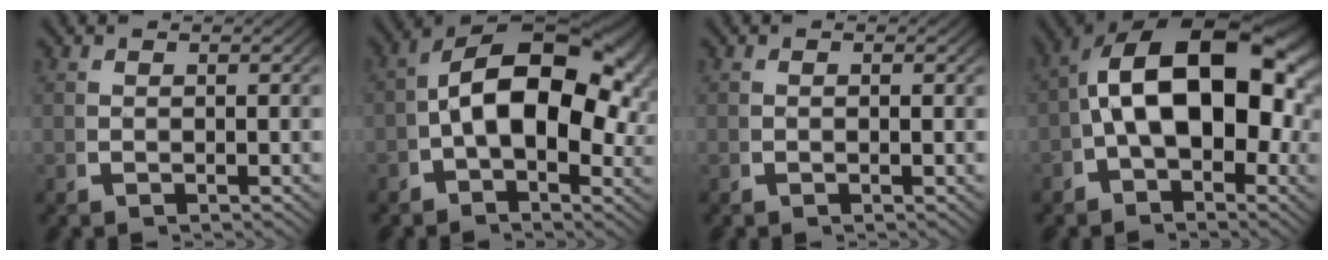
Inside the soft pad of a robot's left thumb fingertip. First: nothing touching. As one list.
[{"total": 14.9, "force": [0.5, 9.1, 11.8], "torque": [-0.174, -0.021, 0.002]}, {"total": 0.0}, {"total": 16.9, "force": [0.2, 10.7, 13.0], "torque": [-0.193, -0.031, 0.006]}]